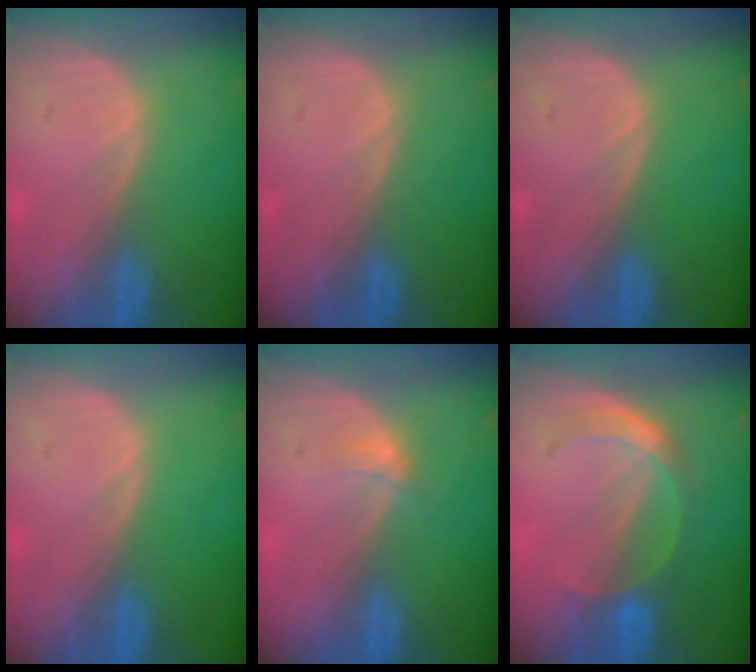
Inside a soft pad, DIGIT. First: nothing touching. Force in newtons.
{"total": 0.0}
{"total": 0.0}
{"total": 0.0}
{"total": 1.6, "press": 1.3, "slide": 1.0}
{"total": 4.6, "press": 4.5, "slide": 0.6}